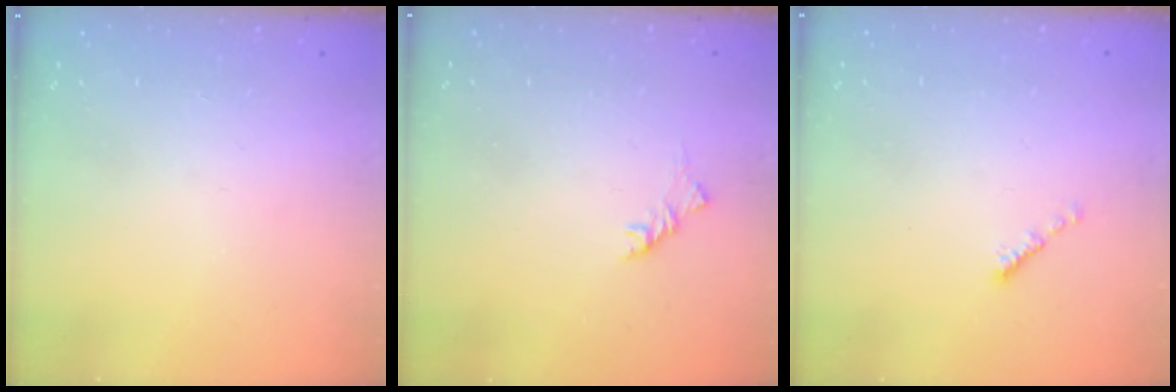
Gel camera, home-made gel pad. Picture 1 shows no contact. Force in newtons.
{"total": 3.0, "press": 2.9, "slide": 0.9}
{"total": 0.0}